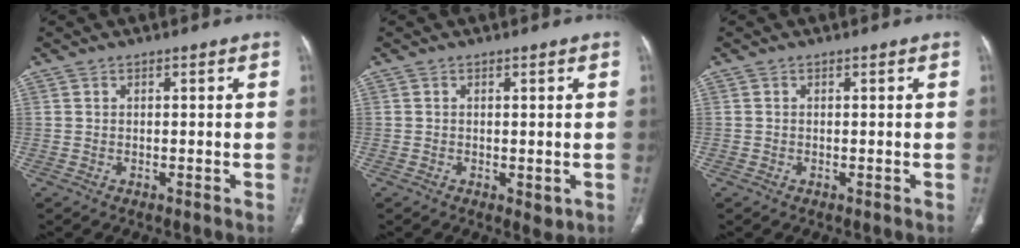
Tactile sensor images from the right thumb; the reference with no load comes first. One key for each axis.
{"total": 2.0, "fx": -0.4, "fy": 1.1, "fz": 1.6, "tx": -0.015, "ty": -0.003, "tz": -0.003}
{"total": 0.0}